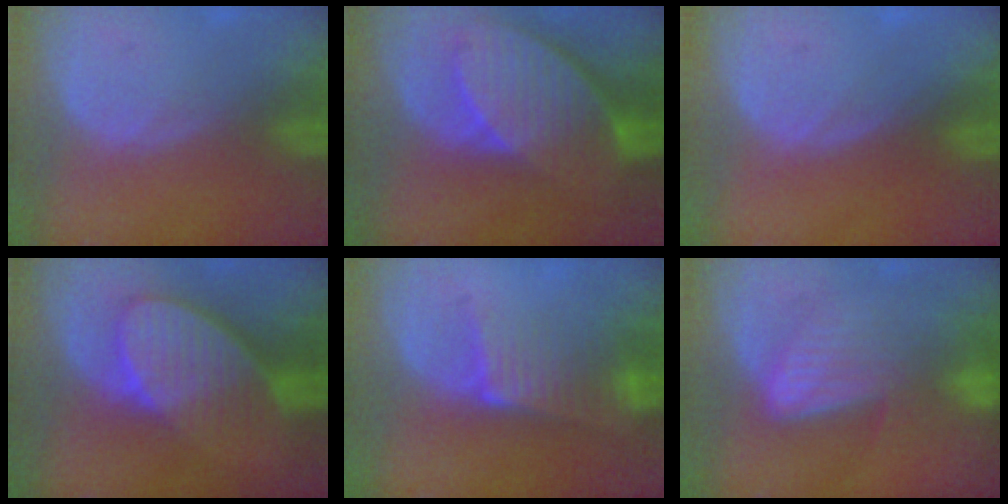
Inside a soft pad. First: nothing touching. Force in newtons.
{"total": 10.2, "press": 8.9, "slide": 5.0}
{"total": 0.0}
{"total": 8.9, "press": 8.0, "slide": 3.8}
{"total": 6.5, "press": 5.8, "slide": 2.9}
{"total": 6.5, "press": 6.5, "slide": 1.0}